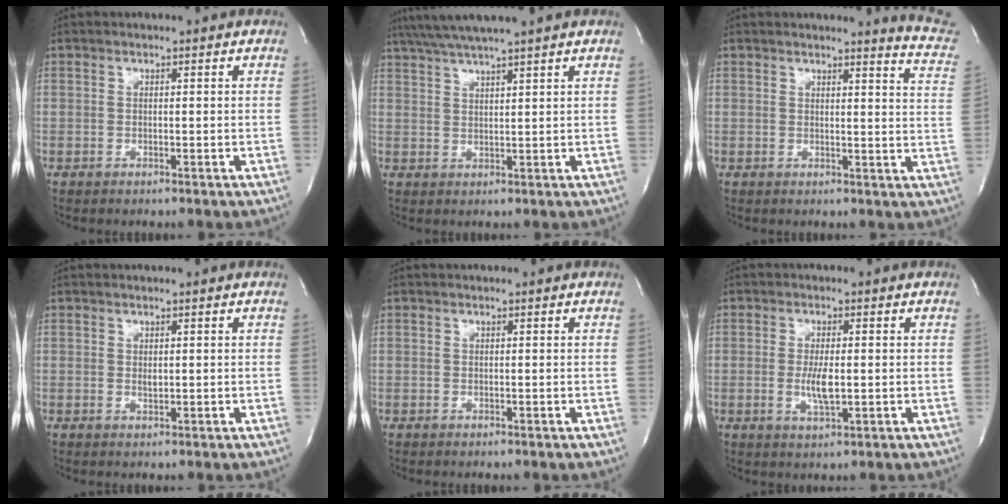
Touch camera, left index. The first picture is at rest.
{"total": 7.4, "force": [6.1, -1.4, 3.8], "torque": [-0.066, 0.017, 0.102]}
{"total": 8.5, "force": [8.3, -0.6, 1.7], "torque": [-0.010, -0.083, 0.062]}
{"total": 0.8, "force": [0.1, 0.4, 0.7], "torque": [-0.013, -0.003, 0.004]}
{"total": 0.0}
{"total": 4.2, "force": [-0.6, 1.0, 4.0], "torque": [-0.083, -0.009, -0.008]}